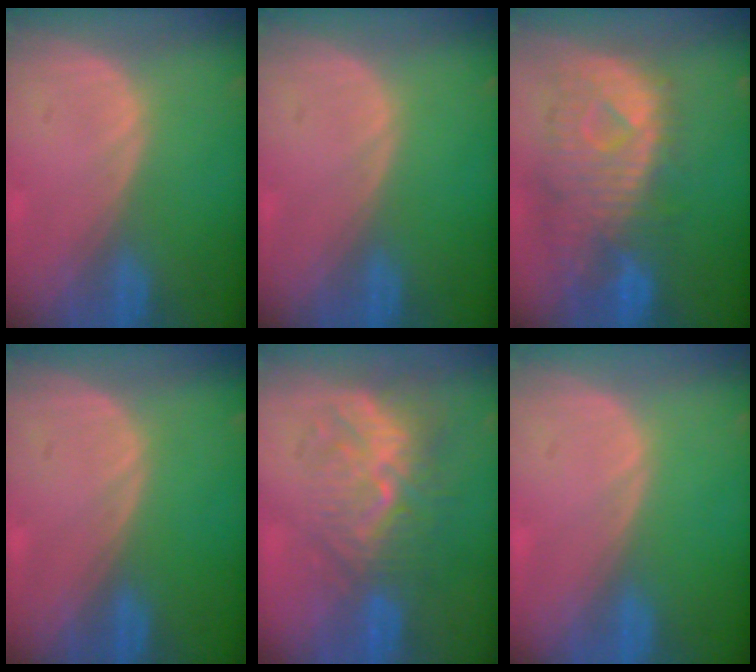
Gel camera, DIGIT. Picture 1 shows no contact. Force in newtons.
{"total": 0.0}
{"total": 11.2, "press": 9.8, "slide": 5.4}
{"total": 0.0}
{"total": 10.0, "press": 8.6, "slide": 4.9}
{"total": 0.0}